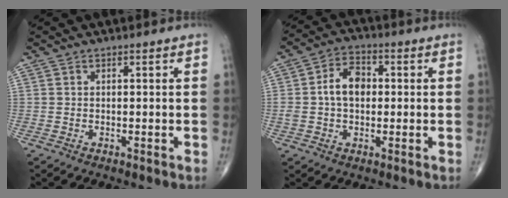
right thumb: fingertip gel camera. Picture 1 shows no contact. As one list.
[{"total": 7.7, "force": [0.4, 5.2, 5.7], "torque": [-0.092, 0.019, 0.003]}]